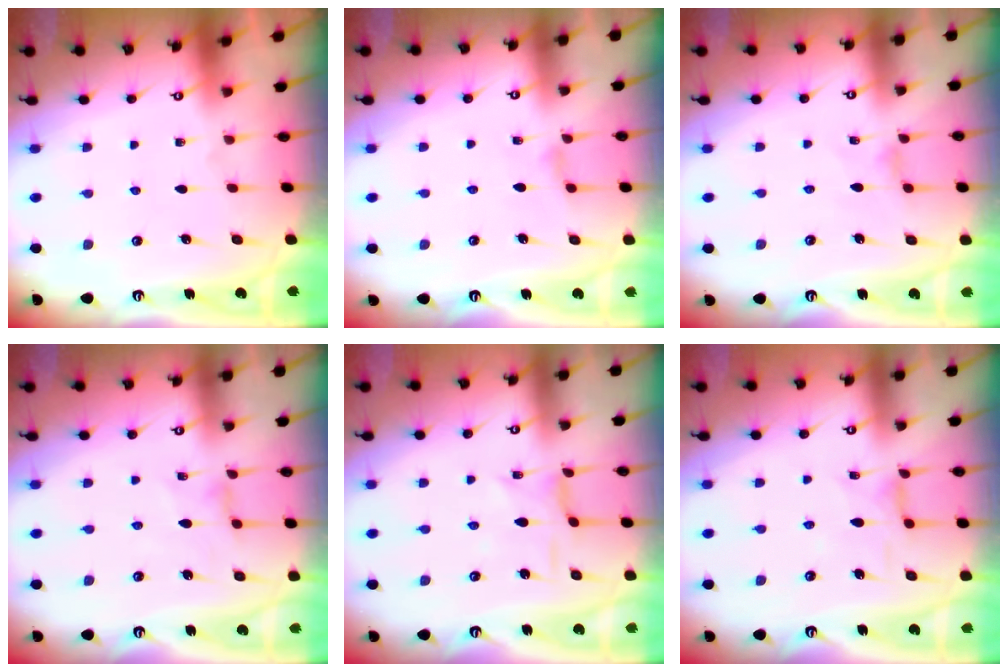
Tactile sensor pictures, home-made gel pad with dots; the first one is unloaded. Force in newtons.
{"total": 2.4, "press": 2.3, "slide": 0.5}
{"total": 0.0}
{"total": 2.5, "press": 2.4, "slide": 0.4}
{"total": 1.5, "press": 1.5, "slide": 0.1}
{"total": 2.6, "press": 2.6, "slide": 0.5}